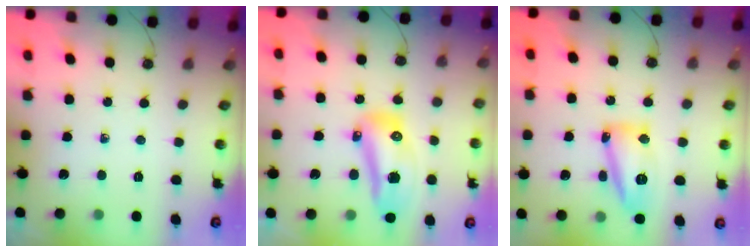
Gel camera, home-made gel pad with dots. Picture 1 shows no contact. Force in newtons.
{"total": 18.8, "press": 15.6, "slide": 10.4}
{"total": 14.1, "press": 14.1, "slide": 1.1}